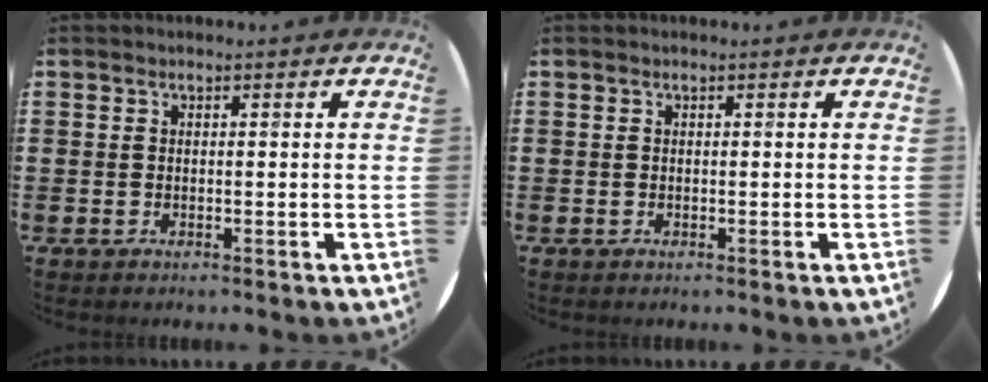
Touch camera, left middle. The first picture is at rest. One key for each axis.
{"total": 0.0}